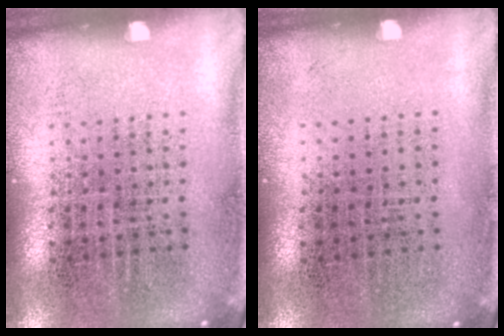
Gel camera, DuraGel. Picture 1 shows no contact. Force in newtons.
{"total": 0.0}